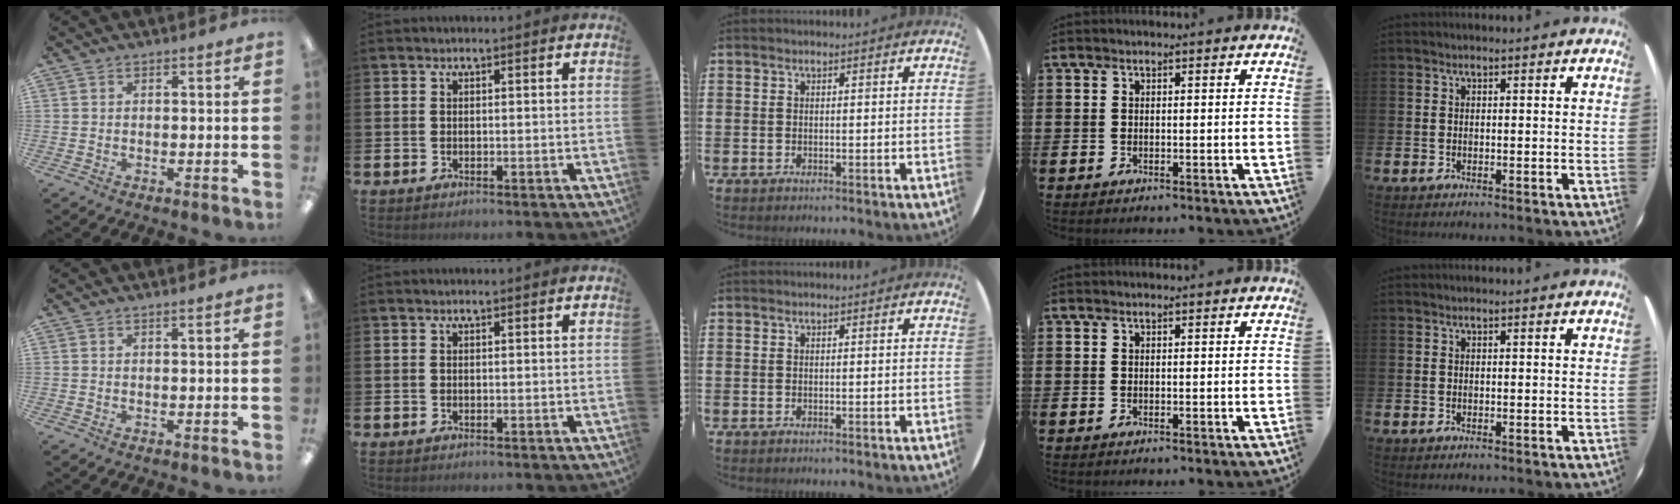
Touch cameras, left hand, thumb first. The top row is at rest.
{"thumb": {"total": 0.7, "force": [0.4, -0.1, 0.6], "torque": [-0.010, -0.002, 0.007]}}